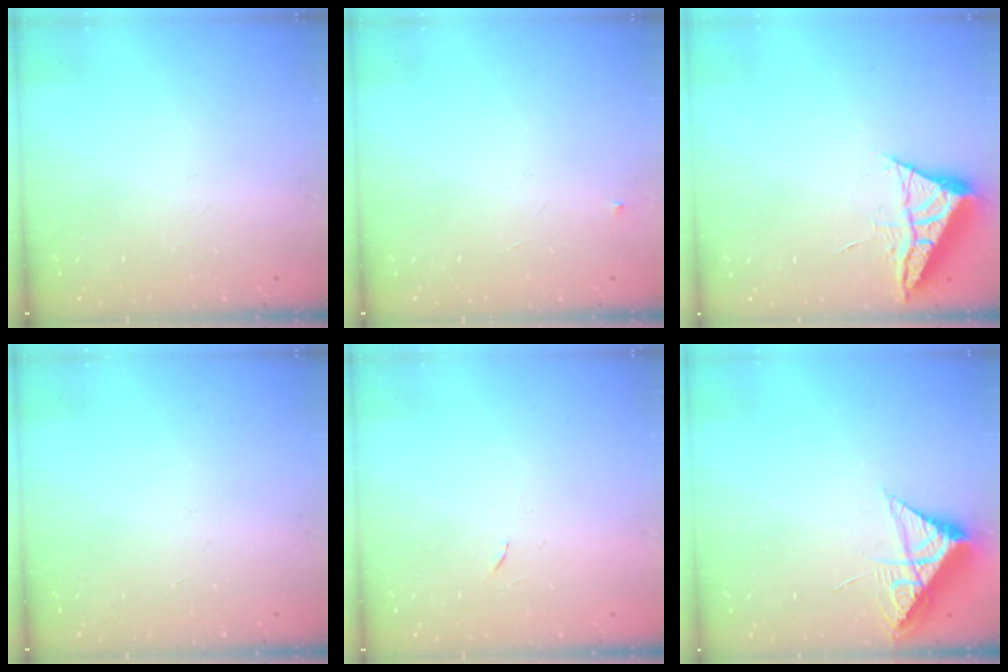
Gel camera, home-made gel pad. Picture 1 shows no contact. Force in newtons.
{"total": 3.0, "press": 2.9, "slide": 0.4}
{"total": 5.4, "press": 5.4, "slide": 0.8}
{"total": 0.0}
{"total": 3.5, "press": 3.3, "slide": 1.2}
{"total": 8.5, "press": 8.5, "slide": 0.5}